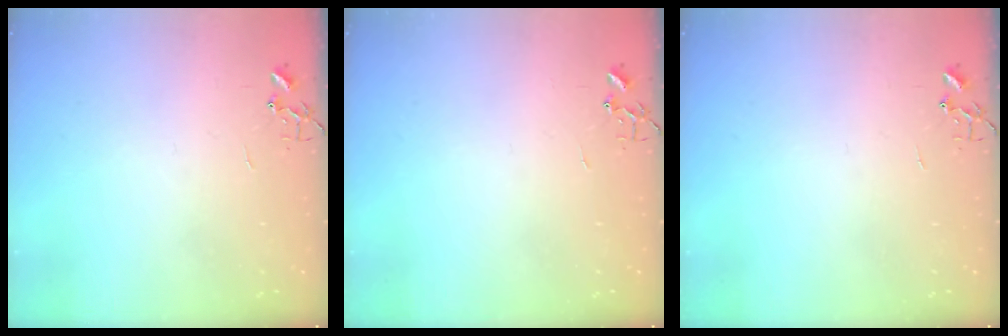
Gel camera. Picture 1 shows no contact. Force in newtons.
{"total": 0.0}
{"total": 0.0}